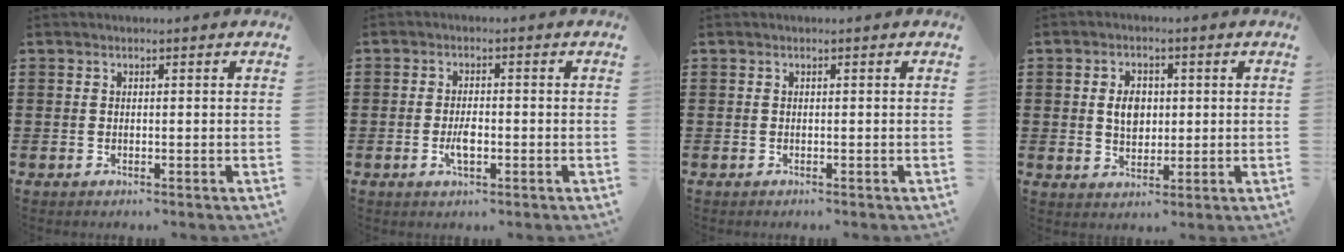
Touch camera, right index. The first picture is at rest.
{"total": 3.2, "force": [-0.9, 1.2, 2.8], "torque": [-0.058, 0.000, -0.017]}
{"total": 0.0}
{"total": 4.2, "force": [0.4, 3.0, 2.9], "torque": [-0.058, 0.010, 0.003]}